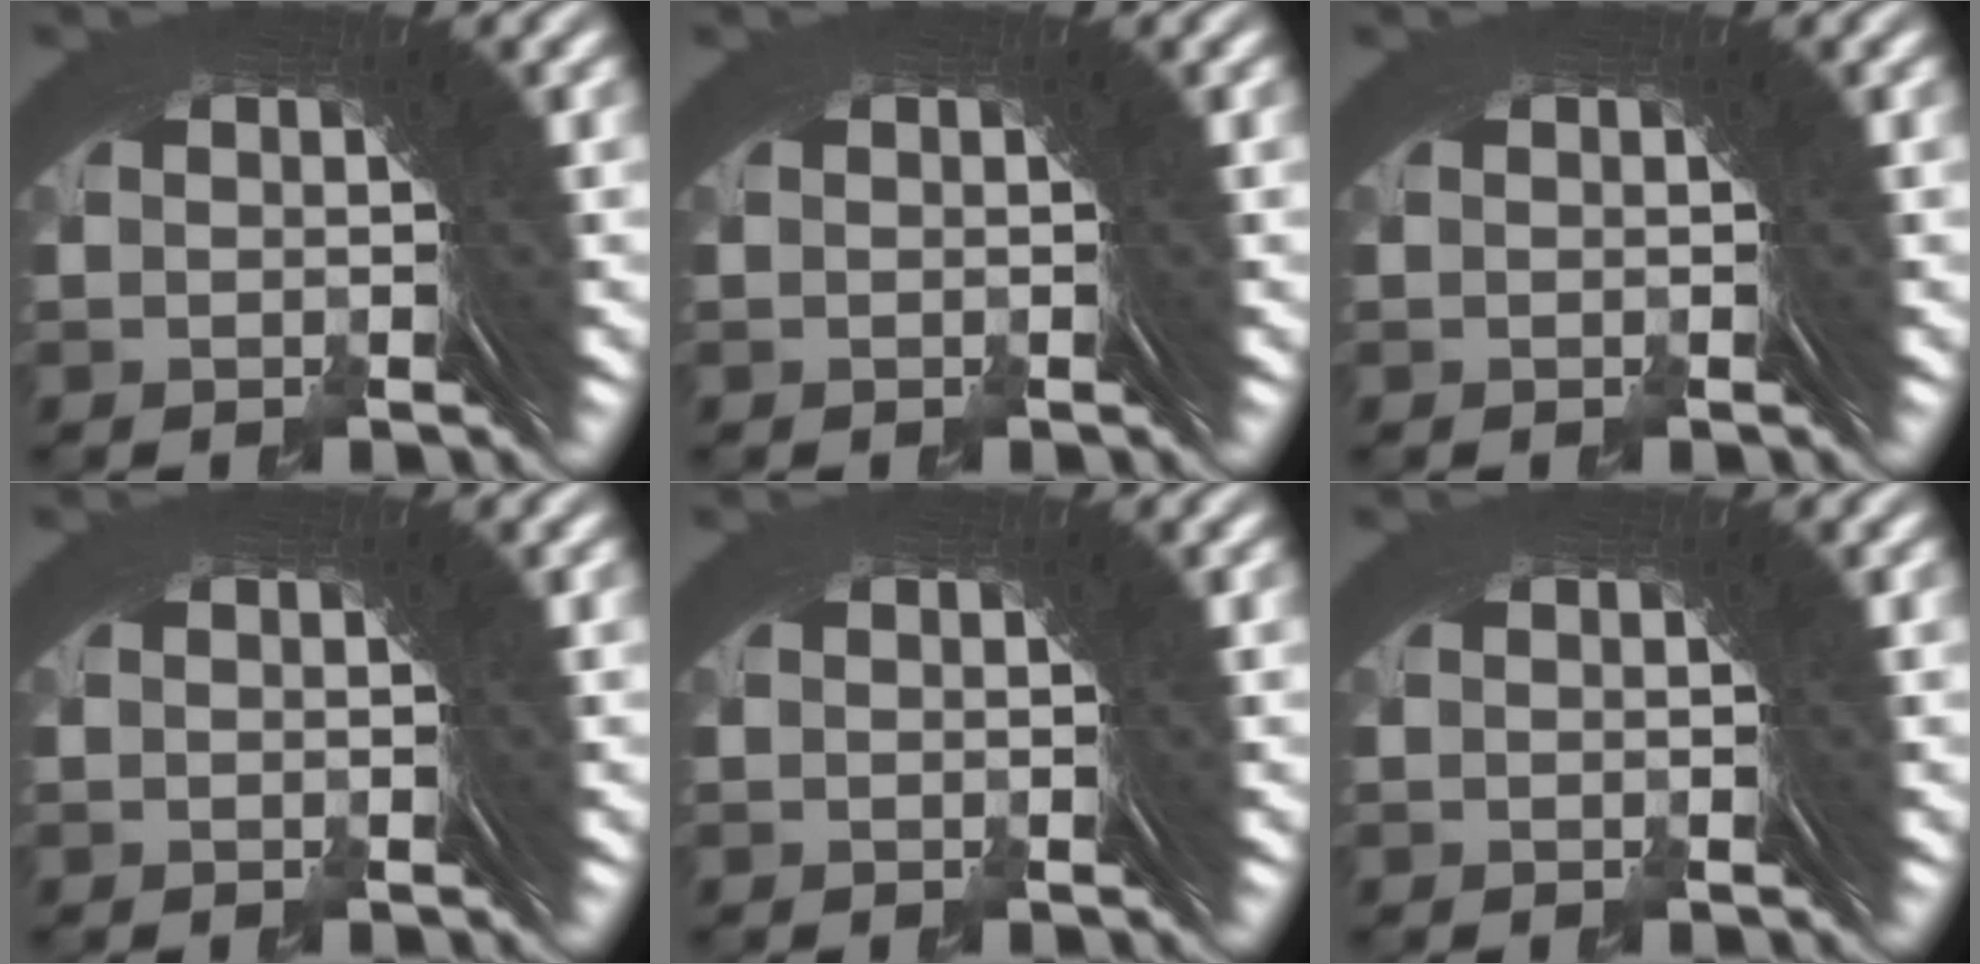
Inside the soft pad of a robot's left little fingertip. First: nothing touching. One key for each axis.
{"total": 0.0}
{"total": 0.0}
{"total": 0.0}
{"total": 0.0}
{"total": 0.0}